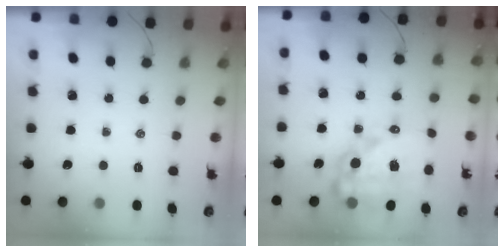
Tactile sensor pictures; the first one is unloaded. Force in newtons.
{"total": 17.3, "press": 16.9, "slide": 3.6}